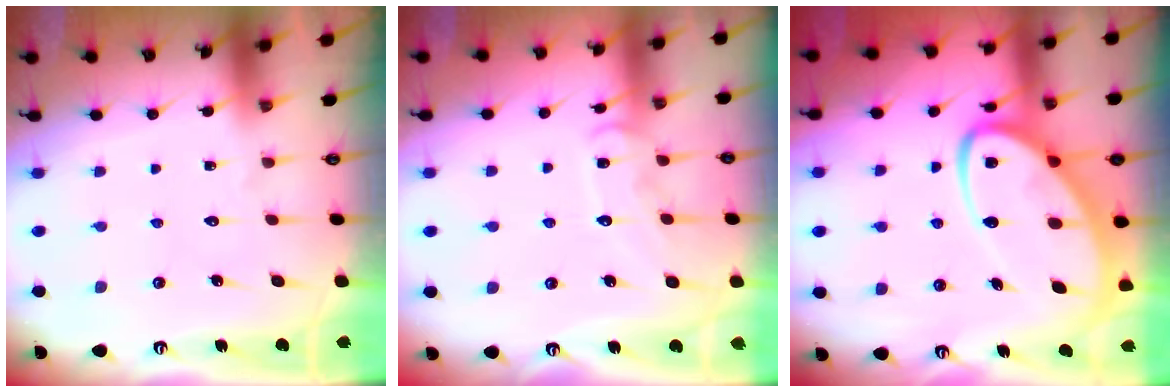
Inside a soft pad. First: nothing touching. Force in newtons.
{"total": 10.1, "press": 10.1, "slide": 0.7}
{"total": 14.2, "press": 14.1, "slide": 1.4}